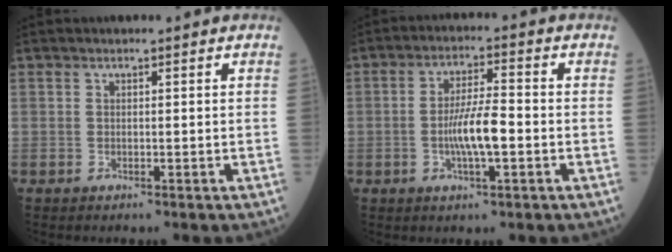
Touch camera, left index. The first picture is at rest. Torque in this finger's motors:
{"motor_torque": [1.23, 0.25, 0.69, 0.19]}